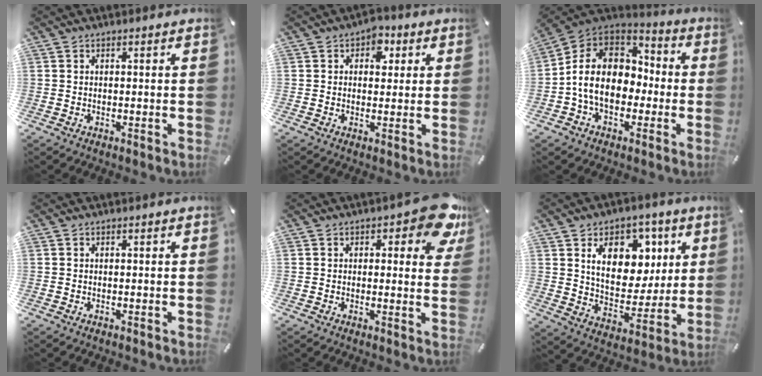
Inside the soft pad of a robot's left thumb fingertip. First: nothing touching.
{"total": 4.7, "force": [1.5, 3.4, 2.8], "torque": [-0.020, -0.004, 0.016]}
{"total": 14.1, "force": [-2.5, 10.9, 8.5], "torque": [-0.181, 0.027, -0.044]}
{"total": 0.0}
{"total": 9.2, "force": [4.5, 4.0, 7.0], "torque": [-0.074, -0.025, 0.071]}
{"total": 15.0, "force": [6.2, 10.7, 8.4], "torque": [-0.128, -0.019, 0.114]}